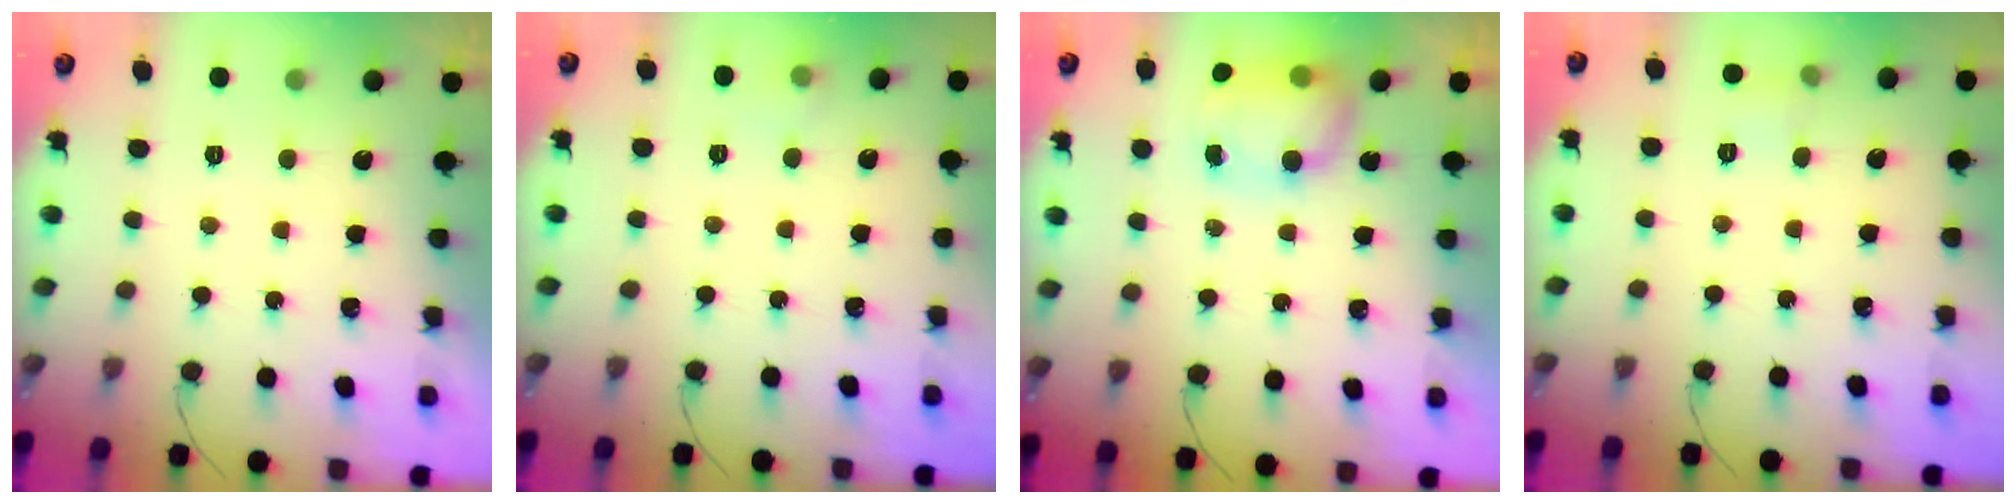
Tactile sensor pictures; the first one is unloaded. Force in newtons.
{"total": 5.4, "press": 5.3, "slide": 1.2}
{"total": 11.9, "press": 9.7, "slide": 6.8}
{"total": 4.4, "press": 4.2, "slide": 1.3}